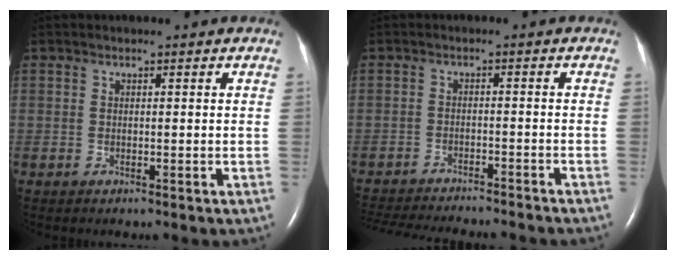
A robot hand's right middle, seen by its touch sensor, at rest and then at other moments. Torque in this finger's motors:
{"motor_torque": [0.99, -1.15, 0.22, 0.07]}